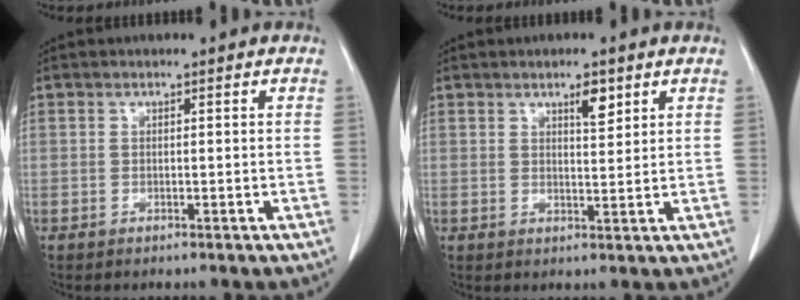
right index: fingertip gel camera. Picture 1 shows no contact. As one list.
[{"total": 3.1, "force": [1.9, 0.8, 2.3], "torque": [-0.039, -0.004, 0.031]}]